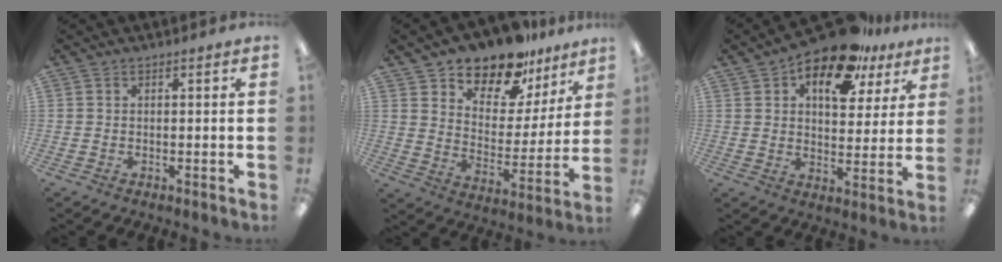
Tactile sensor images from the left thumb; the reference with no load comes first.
{"total": 14.5, "force": [12.2, 6.4, 4.5], "torque": [-0.087, -0.092, 0.220]}
{"total": 15.7, "force": [10.1, 7.5, 9.4], "torque": [-0.139, -0.050, 0.171]}